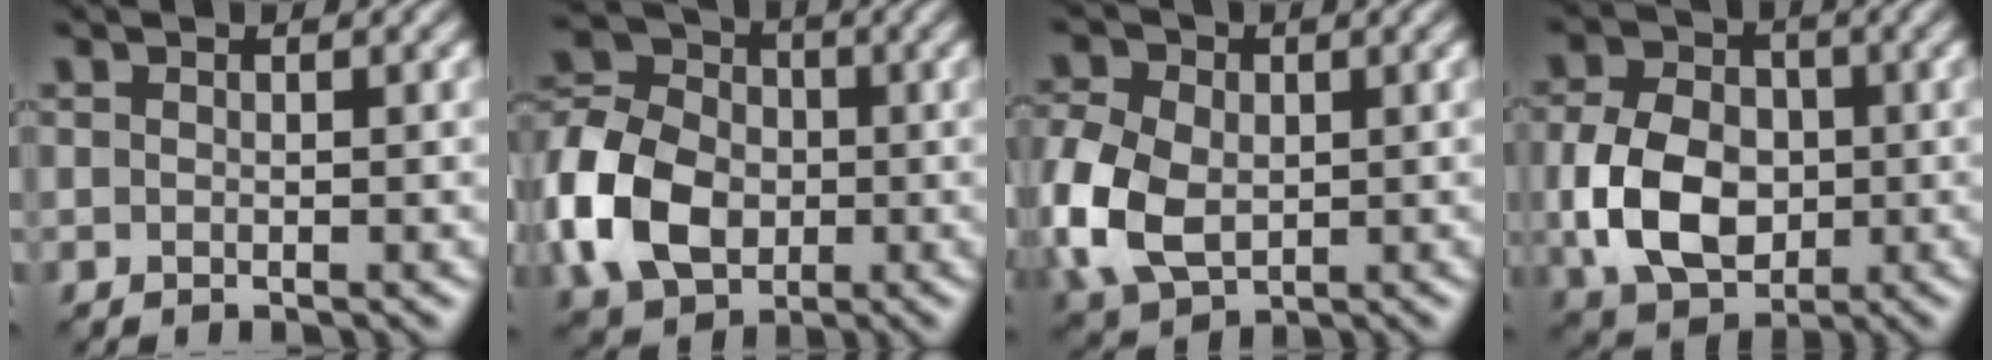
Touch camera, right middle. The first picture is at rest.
{"total": 10.0, "force": [-2.8, 7.5, 6.1], "torque": [-0.145, 0.004, -0.075]}
{"total": 8.8, "force": [-1.2, 6.3, 6.0], "torque": [-0.159, -0.004, -0.035]}
{"total": 7.8, "force": [-1.1, 5.7, 5.3], "torque": [-0.117, -0.007, -0.028]}